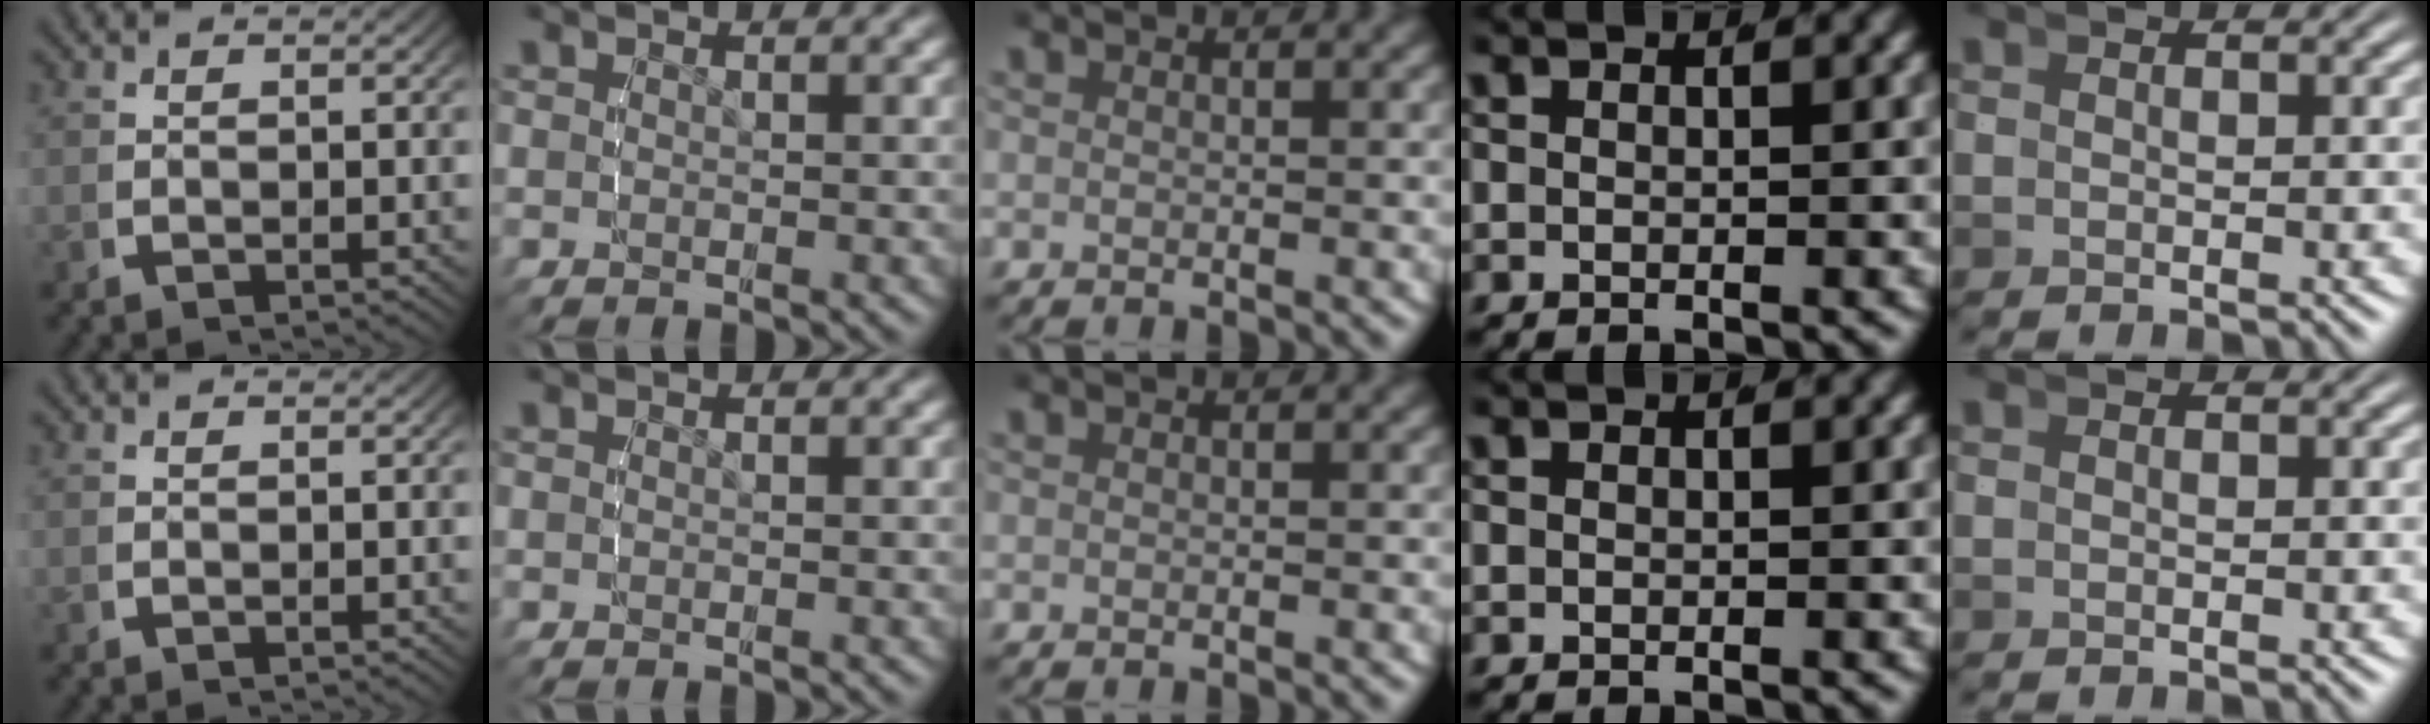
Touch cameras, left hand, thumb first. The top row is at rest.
{}